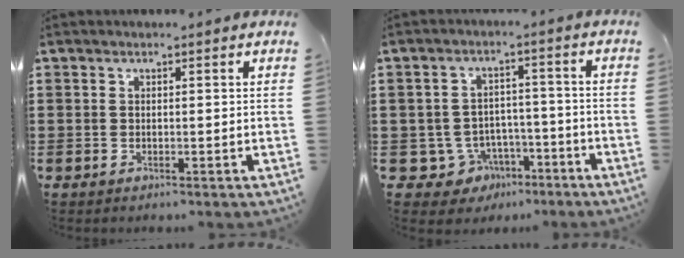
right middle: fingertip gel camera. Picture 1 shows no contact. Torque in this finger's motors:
{"motor_torque": [-0.16, -0.14, 0.04, -0.01]}